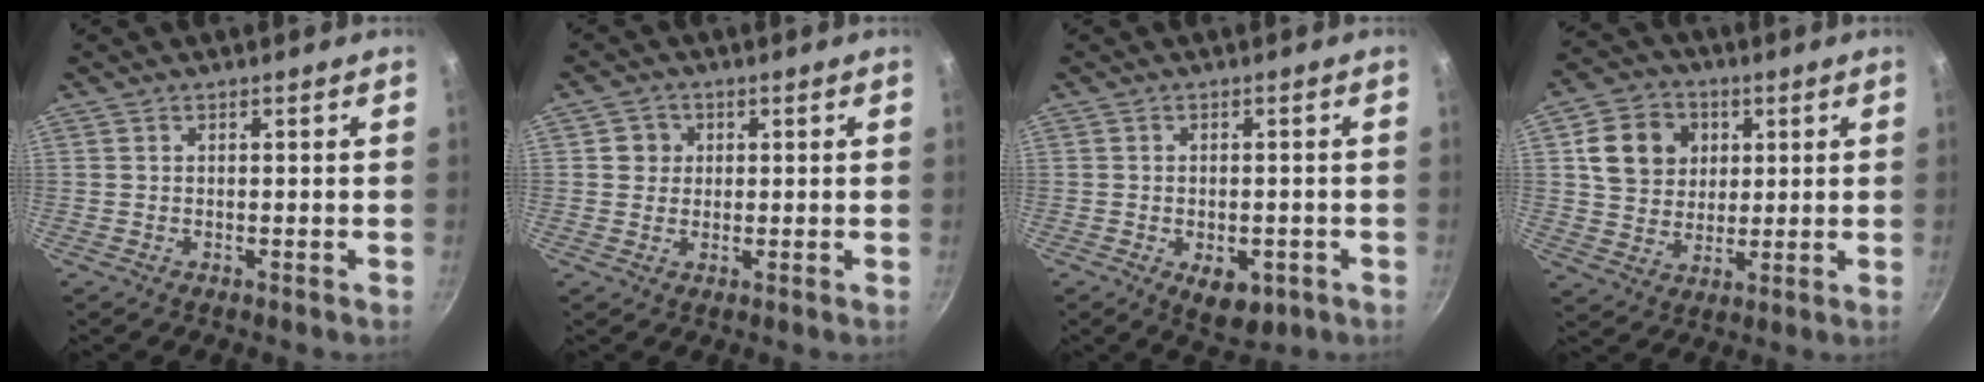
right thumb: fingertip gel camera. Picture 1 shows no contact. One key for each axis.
{"total": 3.4, "fx": 0.6, "fy": 3.2, "fz": 0.8, "tx": 0.009, "ty": 0.003, "tz": 0.006}
{"total": 6.5, "fx": -2.5, "fy": 3.7, "fz": 4.7, "tx": -0.058, "ty": 0.005, "tz": -0.023}
{"total": 12.1, "fx": 3.1, "fy": 10.4, "fz": 5.4, "tx": -0.066, "ty": -0.001, "tz": 0.055}